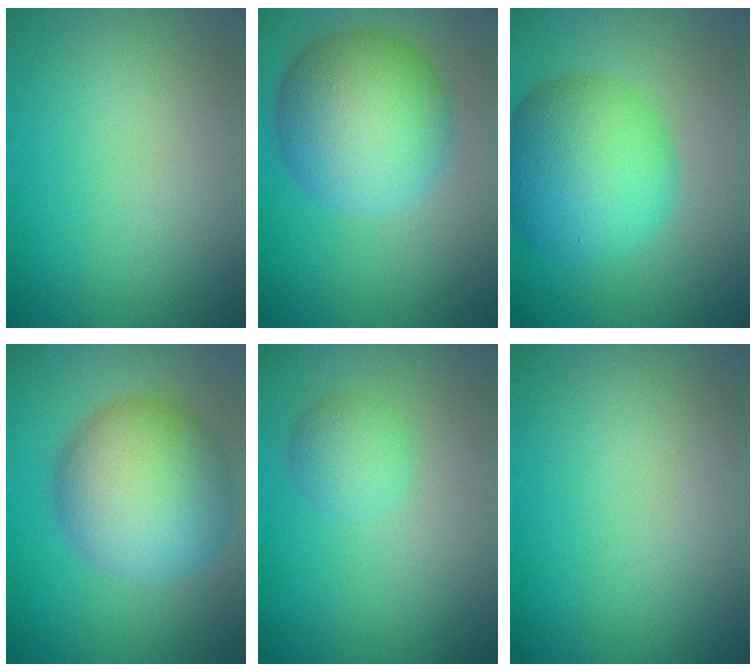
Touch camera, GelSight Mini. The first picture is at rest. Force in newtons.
{"total": 9.9, "press": 9.9, "slide": 0.3}
{"total": 10.6, "press": 10.6, "slide": 0.1}
{"total": 10.4, "press": 10.4, "slide": 0.3}
{"total": 2.4, "press": 2.4, "slide": 0.2}
{"total": 0.0}